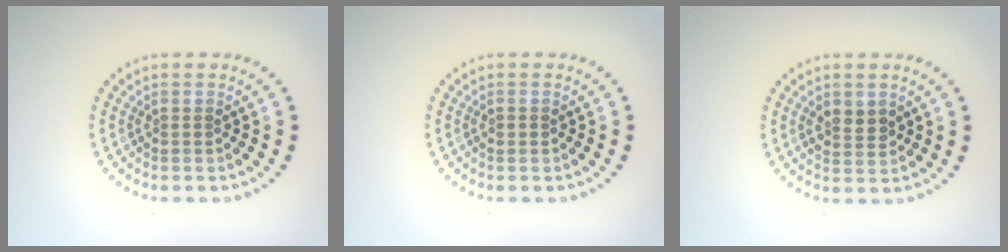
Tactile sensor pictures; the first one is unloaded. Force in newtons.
{"total": 0.8, "press": 0.8, "slide": 0.1}
{"total": 2.1, "press": 2.0, "slide": 0.5}